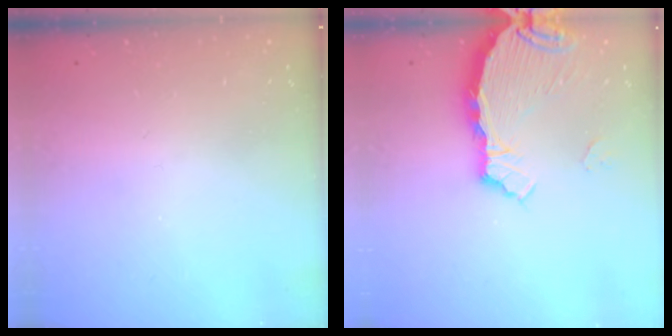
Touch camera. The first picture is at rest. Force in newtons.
{"total": 5.7, "press": 5.7, "slide": 0.5}